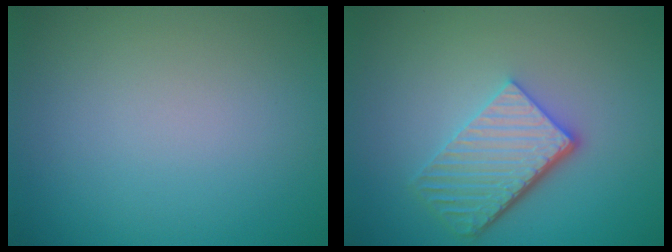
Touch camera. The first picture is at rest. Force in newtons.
{"total": 5.2, "press": 3.9, "slide": 3.4}